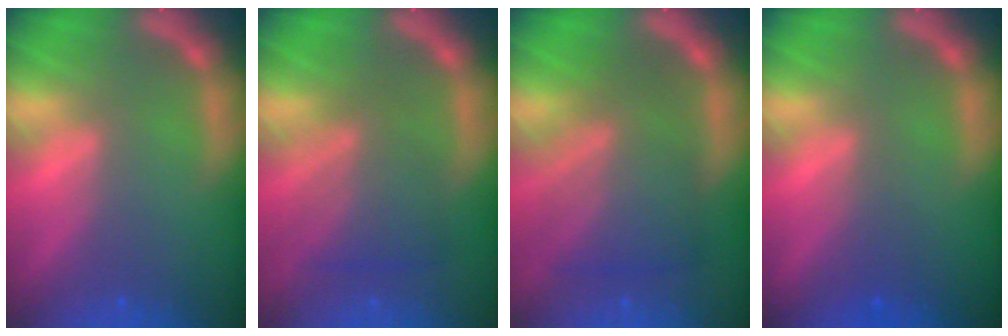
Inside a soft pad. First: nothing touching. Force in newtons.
{"total": 5.1}
{"total": 7.6}
{"total": 1.5}